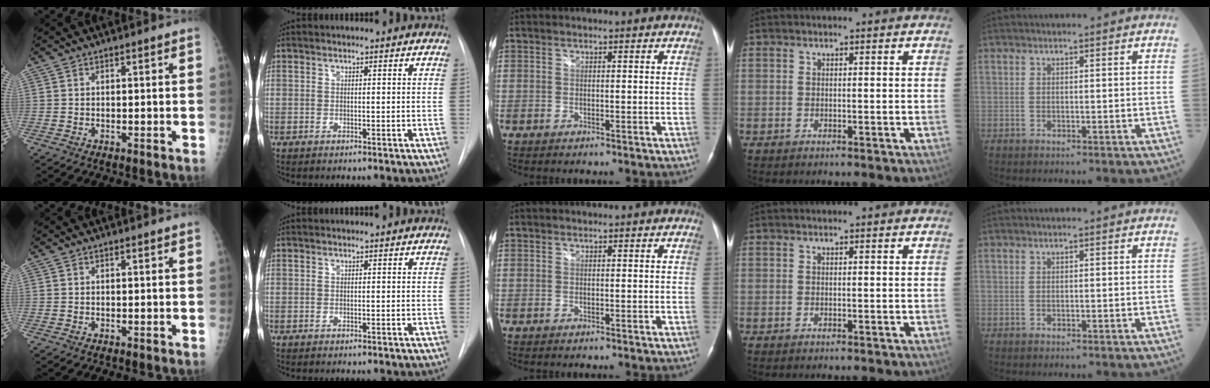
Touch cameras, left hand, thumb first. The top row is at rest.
{}